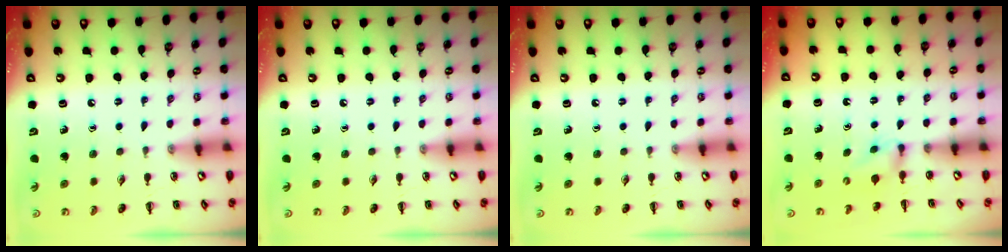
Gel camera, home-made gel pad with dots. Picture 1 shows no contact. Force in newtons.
{"total": 0.0}
{"total": 0.0}
{"total": 2.8, "press": 2.5, "slide": 1.3}